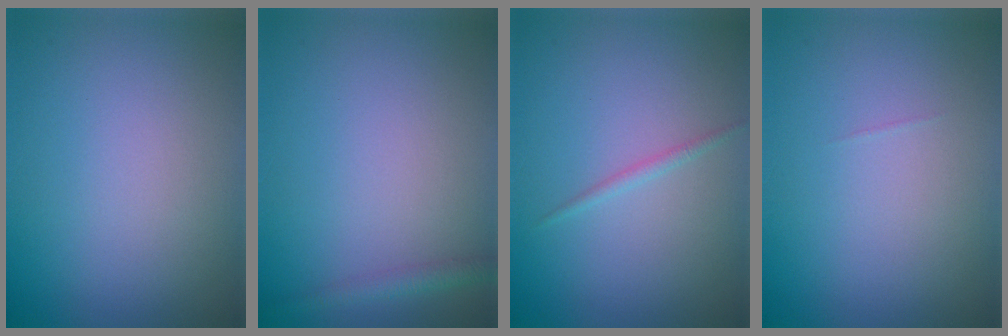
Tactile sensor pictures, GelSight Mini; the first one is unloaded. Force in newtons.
{"total": 1.5, "press": 1.5, "slide": 0.1}
{"total": 0.8, "press": 0.8, "slide": 0.0}
{"total": 0.0}